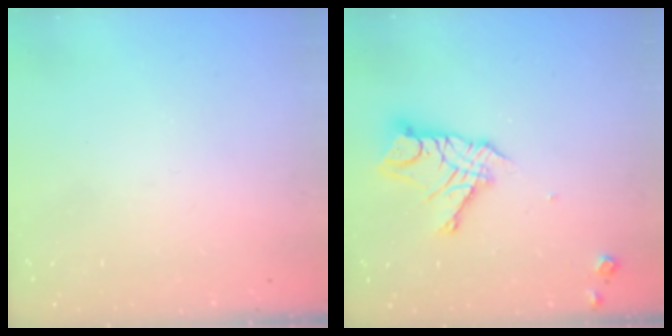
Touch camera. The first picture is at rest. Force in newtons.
{"total": 12.3, "press": 12.2, "slide": 1.1}